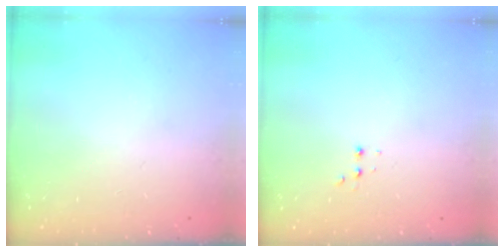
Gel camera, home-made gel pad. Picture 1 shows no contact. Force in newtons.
{"total": 2.4, "press": 2.2, "slide": 0.9}